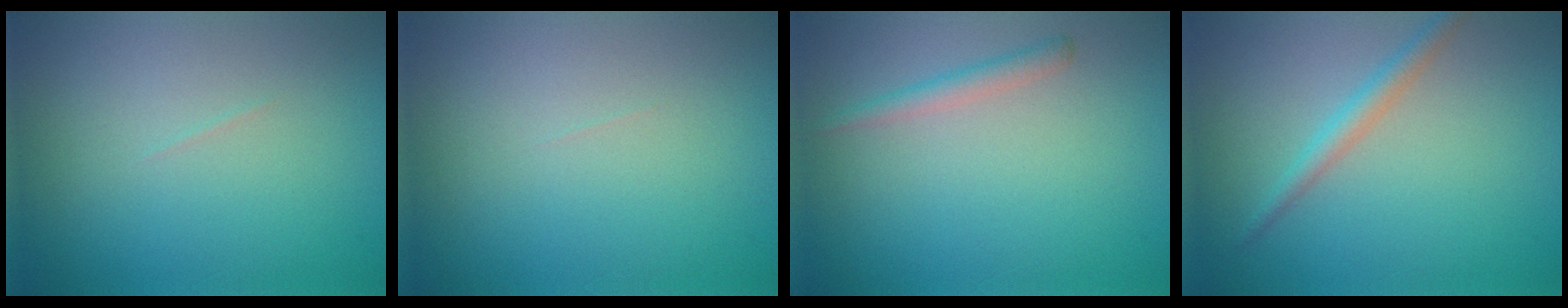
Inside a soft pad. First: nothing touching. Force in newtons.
{"total": 0.0}
{"total": 1.4, "press": 1.3, "slide": 0.1}
{"total": 2.0, "press": 2.0, "slide": 0.1}